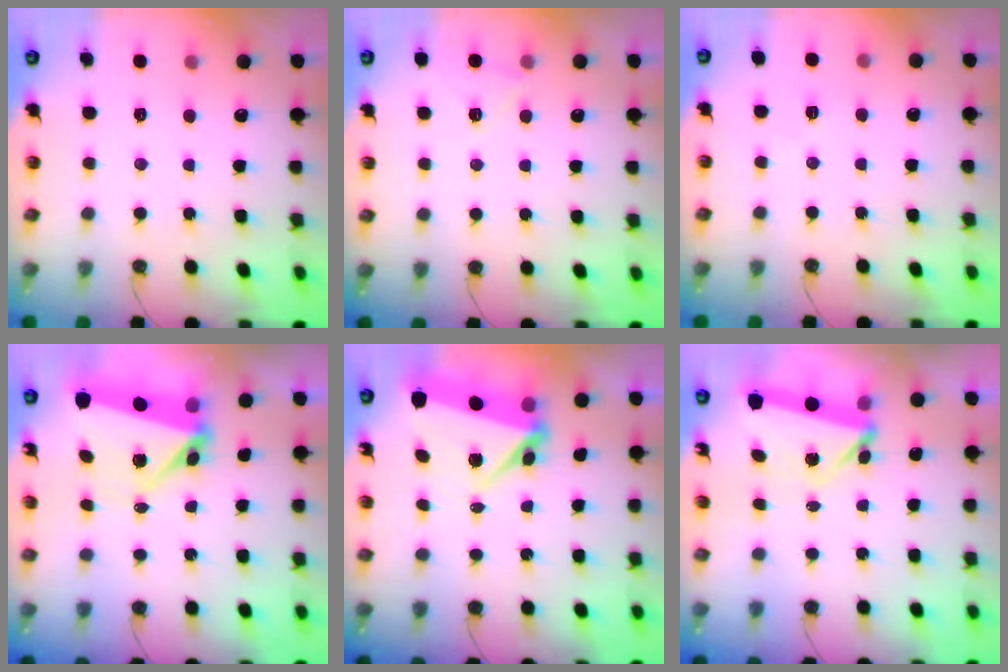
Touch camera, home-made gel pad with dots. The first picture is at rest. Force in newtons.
{"total": 5.7, "press": 5.2, "slide": 2.3}
{"total": 3.3, "press": 2.7, "slide": 2.0}
{"total": 6.8, "press": 6.6, "slide": 1.6}
{"total": 7.3, "press": 7.0, "slide": 1.8}
{"total": 6.0, "press": 6.0, "slide": 0.6}